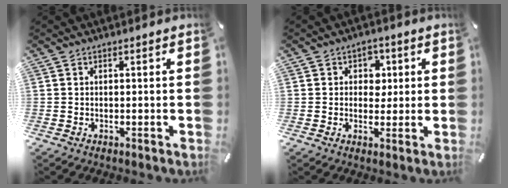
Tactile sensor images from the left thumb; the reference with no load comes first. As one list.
[{"total": 5.1, "force": [0.9, 4.5, 2.3], "torque": [-0.016, -0.004, 0.006]}]